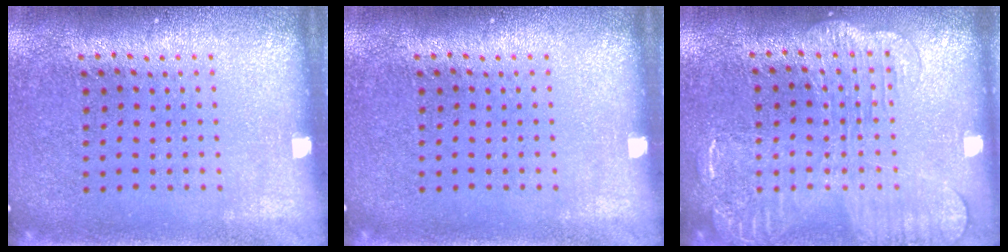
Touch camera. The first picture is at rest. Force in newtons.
{"total": 0.0}
{"total": 2.0, "press": 2.0, "slide": 0.4}